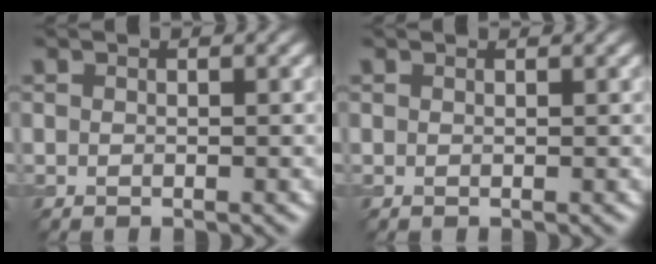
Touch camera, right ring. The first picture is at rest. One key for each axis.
{"total": 1.0, "fx": 1.0, "fy": 0.2, "fz": 0.2, "tx": -0.006, "ty": -0.006, "tz": 0.009}